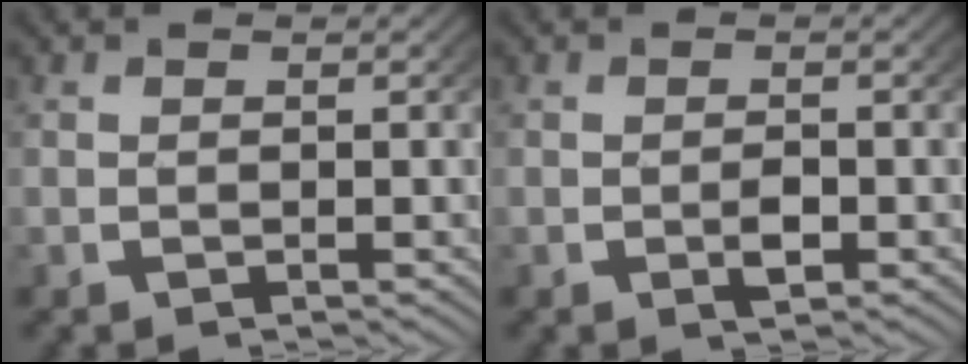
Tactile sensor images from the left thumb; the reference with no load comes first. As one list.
[{"total": 1.5, "force": [-0.3, 0.8, 1.2], "torque": [-0.020, -0.004, -0.005]}]